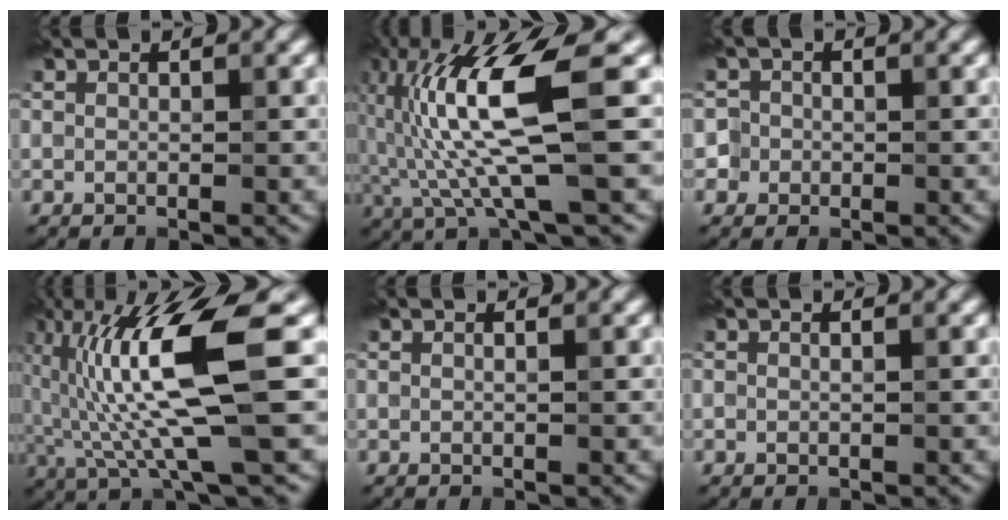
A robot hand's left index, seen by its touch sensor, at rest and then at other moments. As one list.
[{"total": 10.0, "force": [0.2, 1.5, 9.8], "torque": [-0.197, 0.011, 0.006]}, {"total": 2.6, "force": [-1.1, 2.4, -0.1], "torque": [0.026, 0.009, -0.034]}, {"total": 11.1, "force": [0.7, 1.8, 10.9], "torque": [-0.198, 0.006, 0.016]}, {"total": 0.0}, {"total": 0.0}]